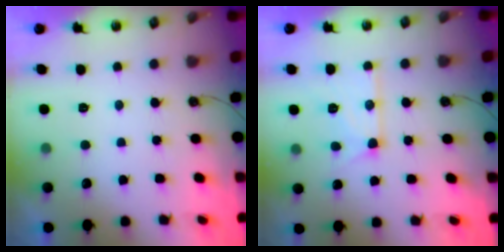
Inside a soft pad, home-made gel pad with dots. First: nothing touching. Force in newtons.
{"total": 12.2, "press": 12.2, "slide": 0.3}